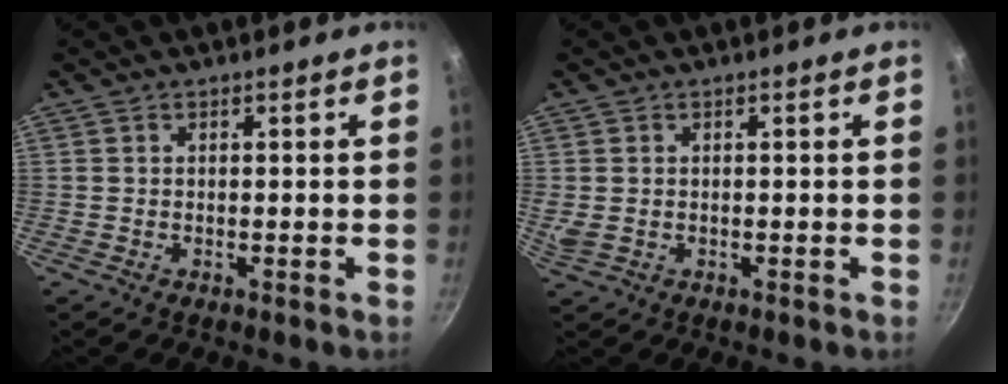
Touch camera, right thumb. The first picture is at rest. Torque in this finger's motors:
{"motor_torque": [-0.62, 0.45, -0.07, -0.25, 0.20]}